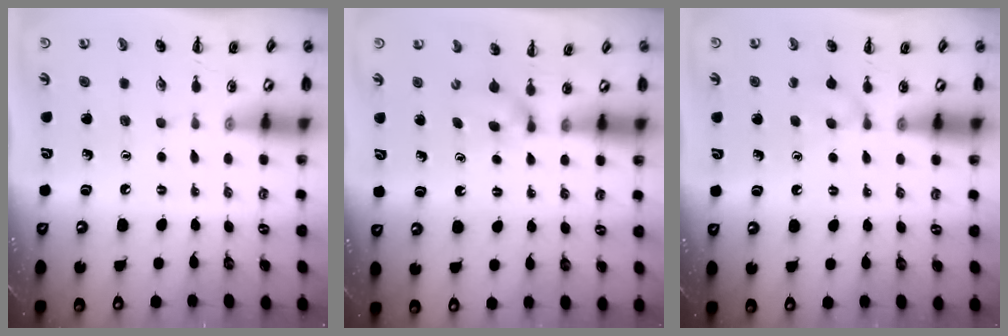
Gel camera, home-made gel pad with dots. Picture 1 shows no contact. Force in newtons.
{"total": 3.5, "press": 3.3, "slide": 1.2}
{"total": 3.9, "press": 3.7, "slide": 1.4}